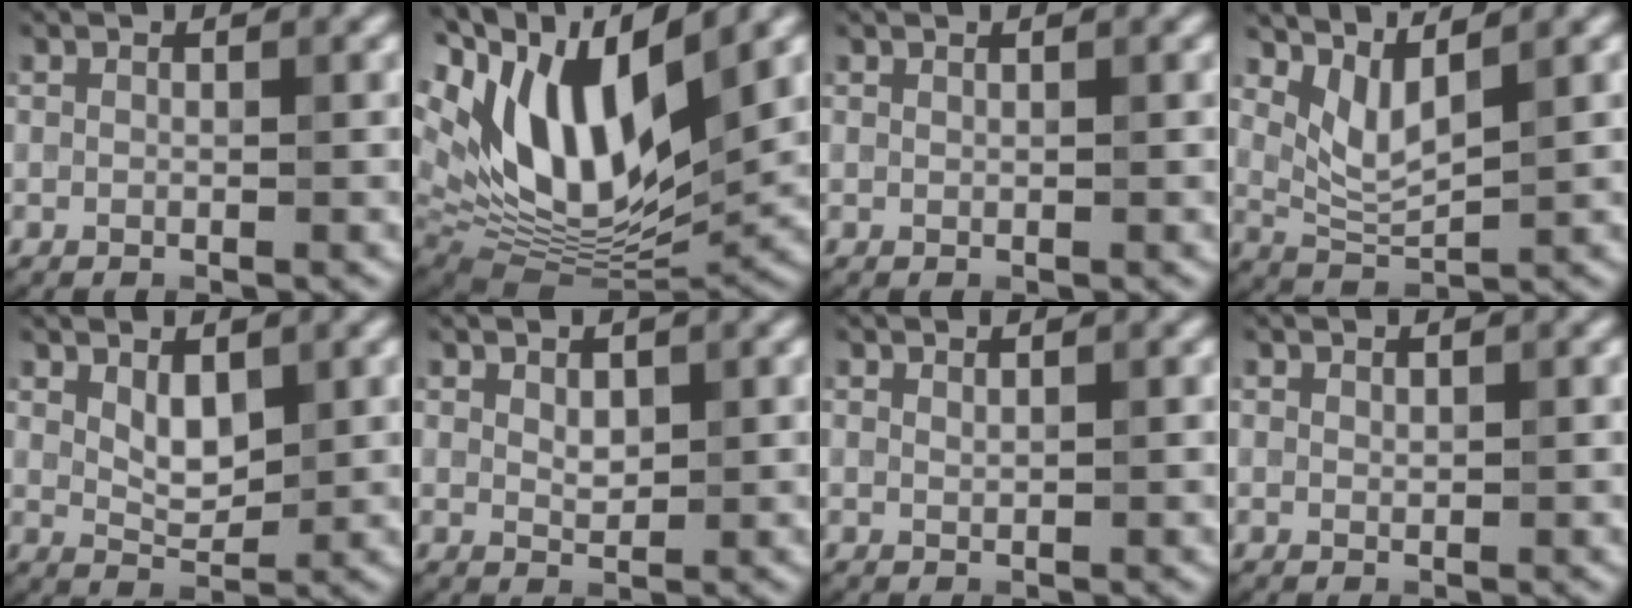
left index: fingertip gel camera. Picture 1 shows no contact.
{"total": 14.5, "force": [5.1, 6.6, 11.9], "torque": [-0.215, 0.008, 0.092]}
{"total": 0.0}
{"total": 3.3, "force": [2.0, 1.1, 2.4], "torque": [-0.058, -0.013, 0.046]}
{"total": 2.6, "force": [0.8, 1.4, 2.1], "torque": [-0.042, -0.004, 0.018]}
{"total": 1.2, "force": [0.5, 0.7, 0.9], "torque": [-0.019, -0.003, 0.011]}
{"total": 0.6, "force": [0.5, 0.0, 0.1], "torque": [-0.001, -0.001, 0.013]}
{"total": 0.0}